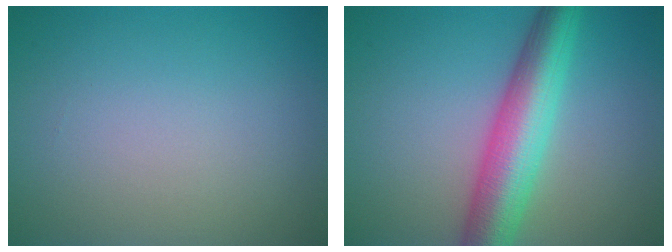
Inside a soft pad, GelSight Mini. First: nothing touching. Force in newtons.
{"total": 7.5, "press": 7.5, "slide": 0.1}